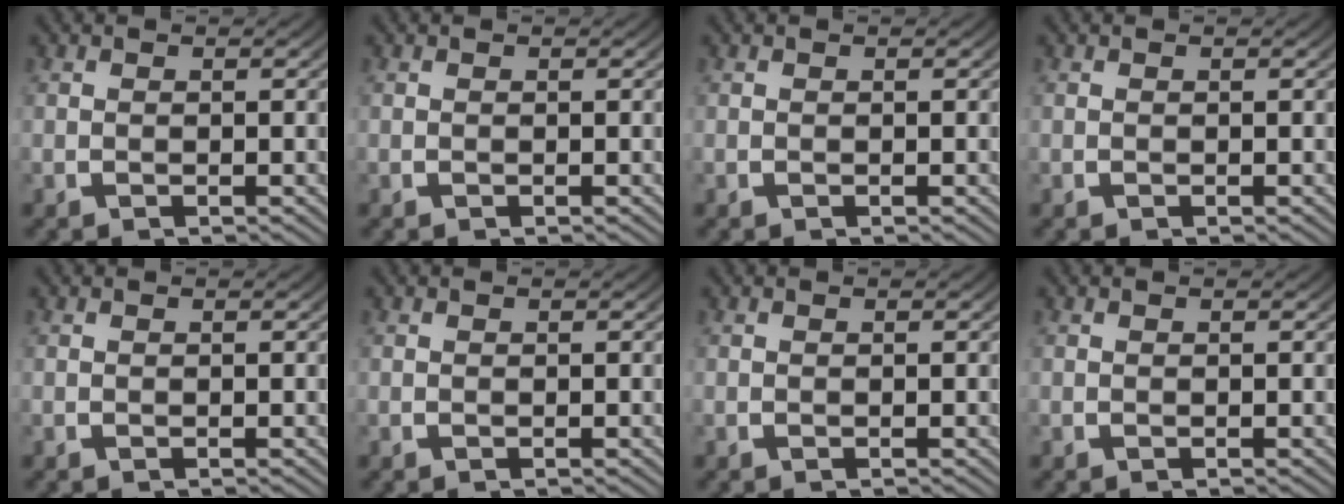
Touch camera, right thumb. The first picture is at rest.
{"total": 0.0}
{"total": 0.0}
{"total": 0.0}
{"total": 0.0}
{"total": 0.0}
{"total": 0.0}
{"total": 0.0}